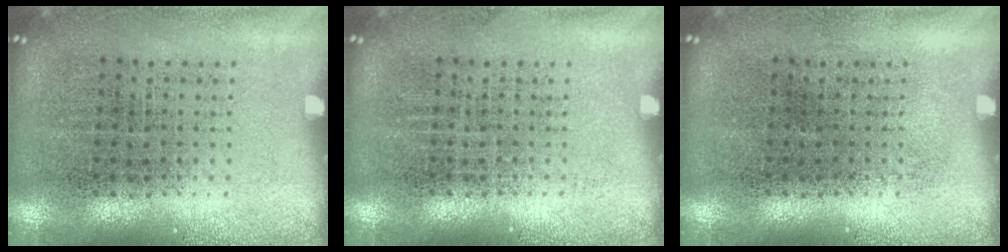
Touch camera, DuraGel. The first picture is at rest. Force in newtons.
{"total": 0.0}
{"total": 0.0}